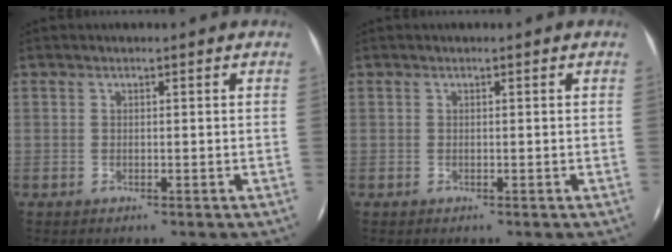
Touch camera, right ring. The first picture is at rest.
{"total": 0.0}